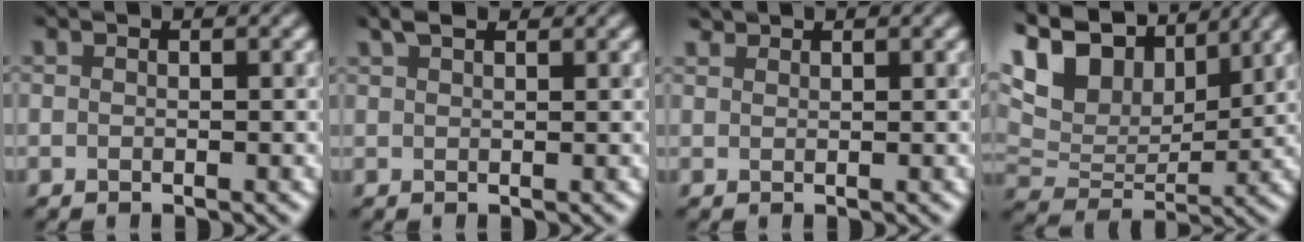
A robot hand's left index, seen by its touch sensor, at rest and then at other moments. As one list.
[{"total": 1.9, "force": [1.7, 0.5, 0.8], "torque": [-0.010, 0.012, 0.033]}, {"total": 1.2, "force": [1.2, 0.2, -0.1], "torque": [0.002, 0.001, 0.019]}, {"total": 11.1, "force": [6.9, 5.7, 6.5], "torque": [-0.143, 0.026, 0.112]}]